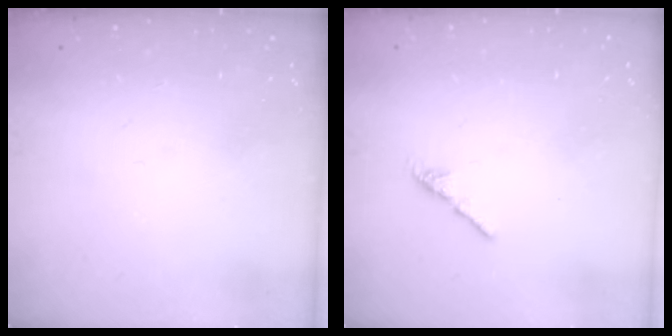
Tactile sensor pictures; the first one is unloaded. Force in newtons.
{"total": 2.4, "press": 2.3, "slide": 0.8}